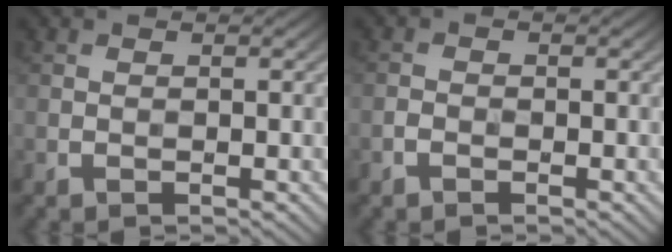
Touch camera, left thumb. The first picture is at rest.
{"total": 1.1, "force": [-0.8, 0.7, 0.4], "torque": [-0.008, 0.001, -0.018]}